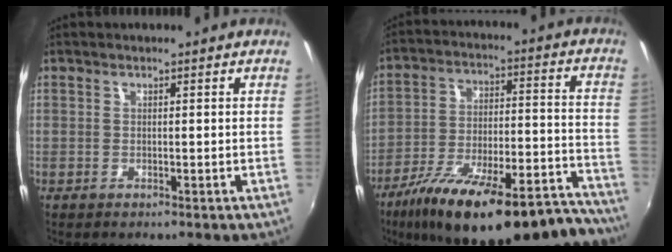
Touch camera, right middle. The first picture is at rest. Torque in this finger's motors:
{"motor_torque": [1.25, -0.89, 0.43, 0.21]}